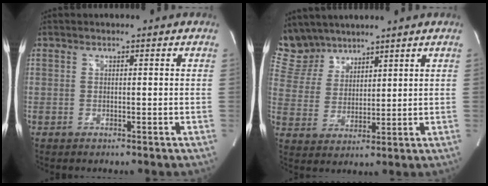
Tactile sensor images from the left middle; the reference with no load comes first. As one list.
[{"total": 8.0, "force": [7.3, 3.3, 0.6], "torque": [-0.021, 0.014, 0.160]}]